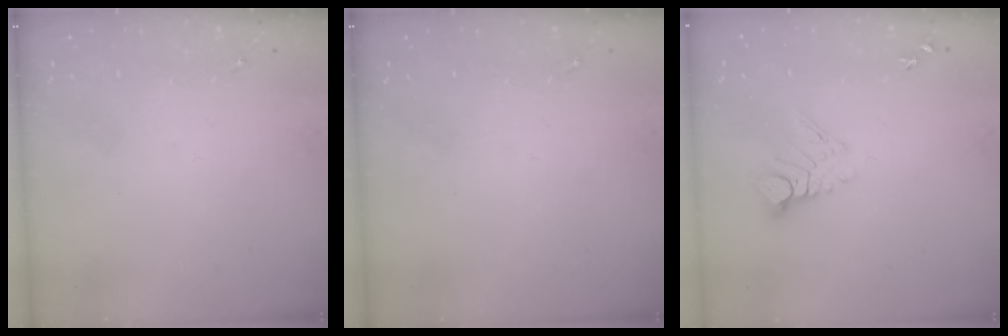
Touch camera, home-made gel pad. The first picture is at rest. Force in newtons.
{"total": 0.0}
{"total": 7.9, "press": 7.8, "slide": 0.7}